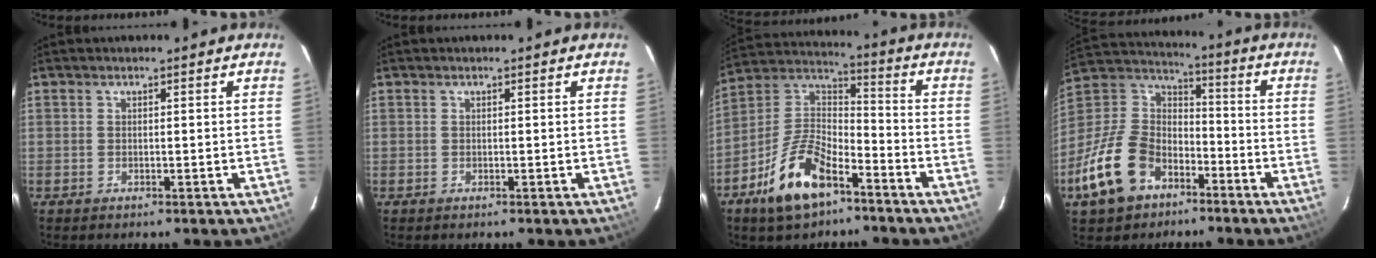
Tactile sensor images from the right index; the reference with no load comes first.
{"total": 0.0}
{"total": 15.1, "force": [-8.8, 6.8, 10.1], "torque": [-0.214, 0.012, -0.162]}
{"total": 17.9, "force": [-9.6, 12.0, 9.1], "torque": [-0.218, 0.020, -0.158]}